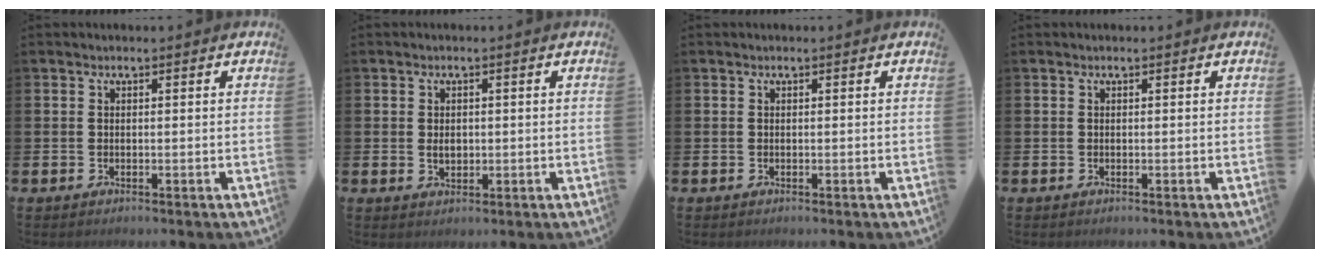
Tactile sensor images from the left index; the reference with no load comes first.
{"total": 1.7, "force": [0.1, 1.2, 1.2], "torque": [-0.013, 0.003, -0.002]}
{"total": 0.0}
{"total": 0.0}